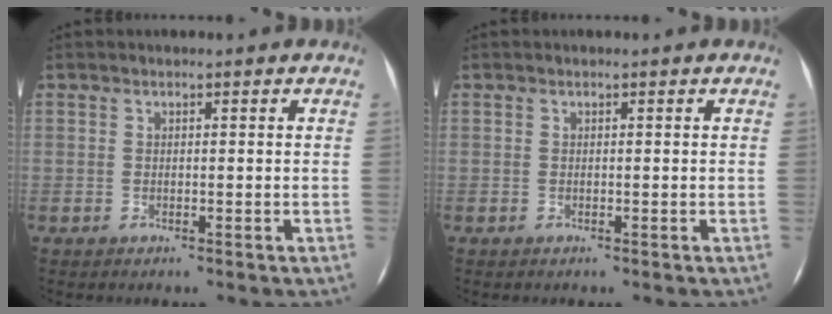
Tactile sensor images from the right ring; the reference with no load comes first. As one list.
[{"total": 0.0}]